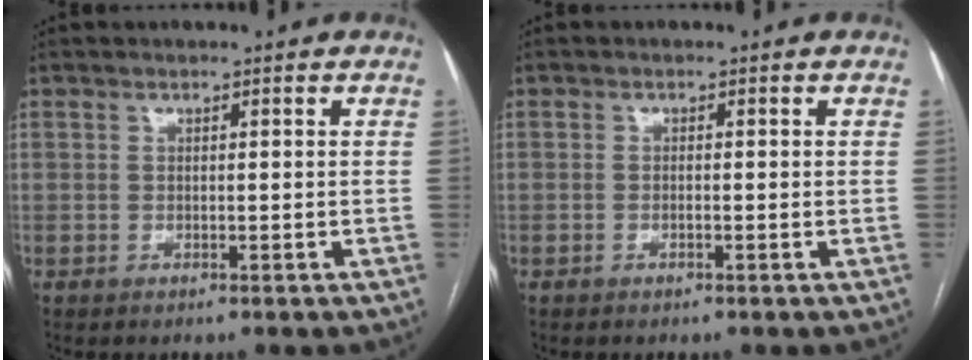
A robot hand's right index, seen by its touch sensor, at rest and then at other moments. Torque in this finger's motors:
{"motor_torque": [-0.08, -0.01, -0.03, 0.00]}